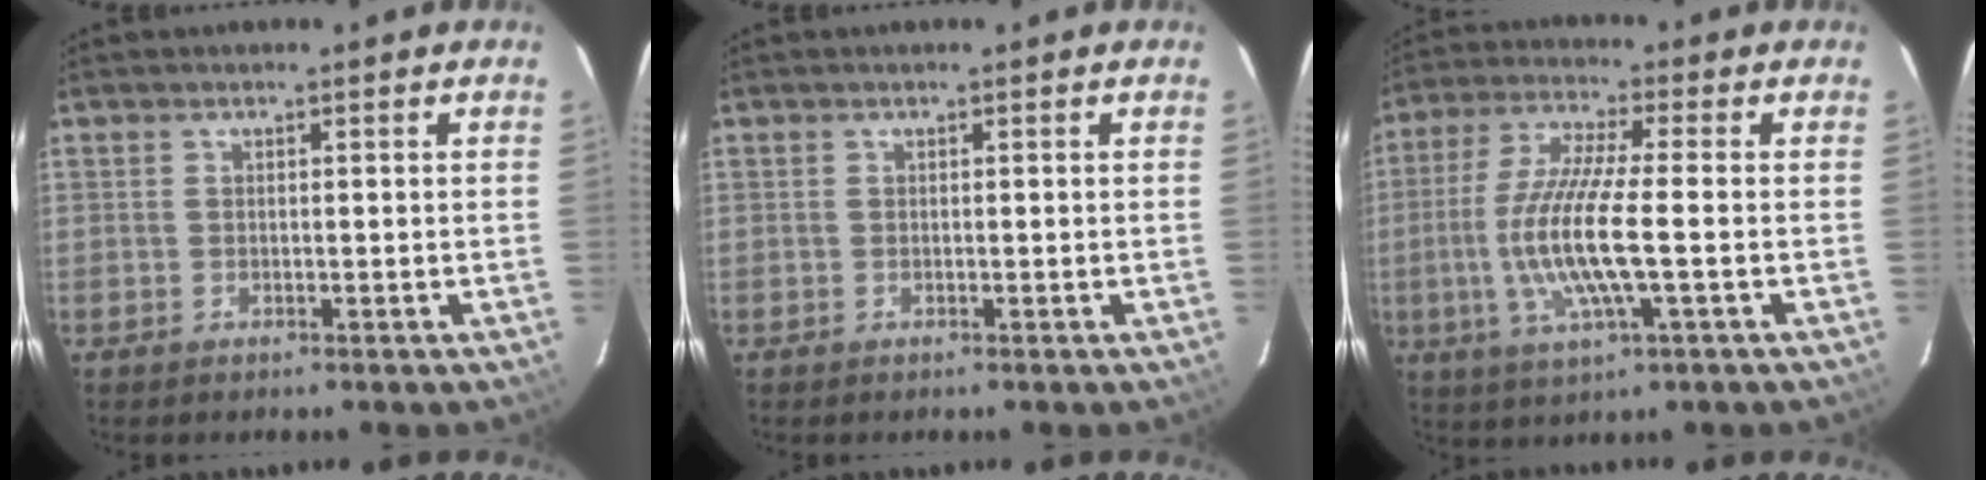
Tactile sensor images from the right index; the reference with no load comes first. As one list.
[{"total": 0.0}, {"total": 13.3, "force": [-2.2, 1.7, 13.0], "torque": [-0.264, -0.008, -0.041]}]